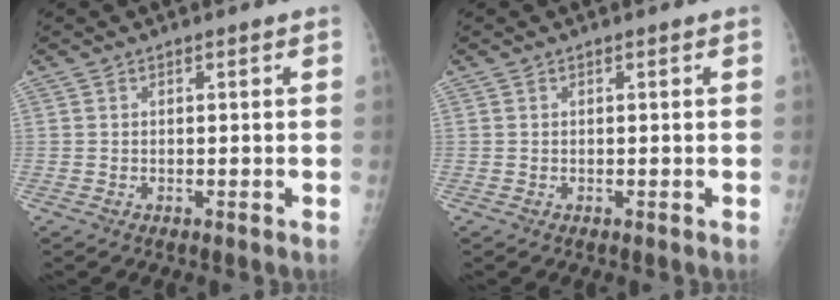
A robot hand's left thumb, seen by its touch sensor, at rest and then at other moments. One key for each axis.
{"total": 0.0}